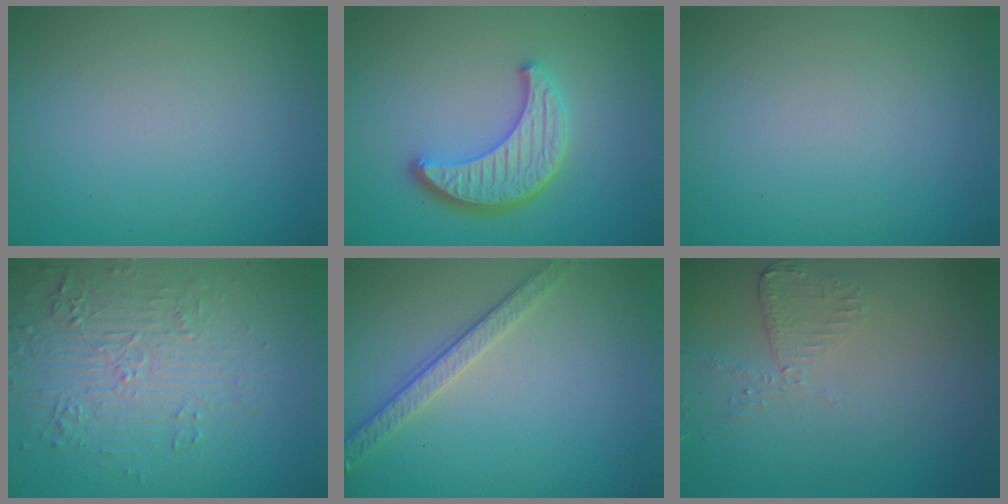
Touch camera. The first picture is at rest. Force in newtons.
{"total": 4.6, "press": 3.8, "slide": 2.6}
{"total": 0.0}
{"total": 4.2, "press": 3.8, "slide": 1.8}
{"total": 2.8, "press": 2.5, "slide": 1.2}
{"total": 2.0, "press": 2.0, "slide": 0.3}